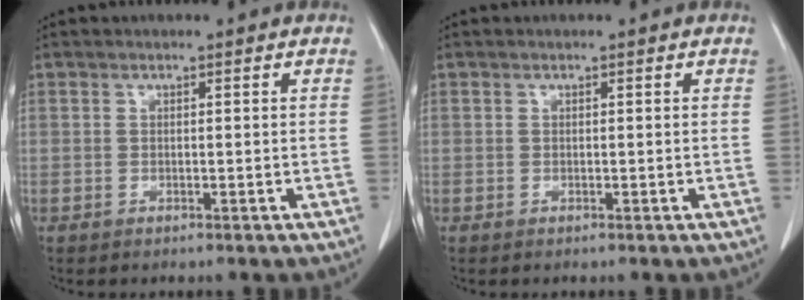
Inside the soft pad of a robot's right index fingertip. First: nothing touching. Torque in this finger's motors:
{"motor_torque": [0.00, 0.00, 0.00, 0.00]}